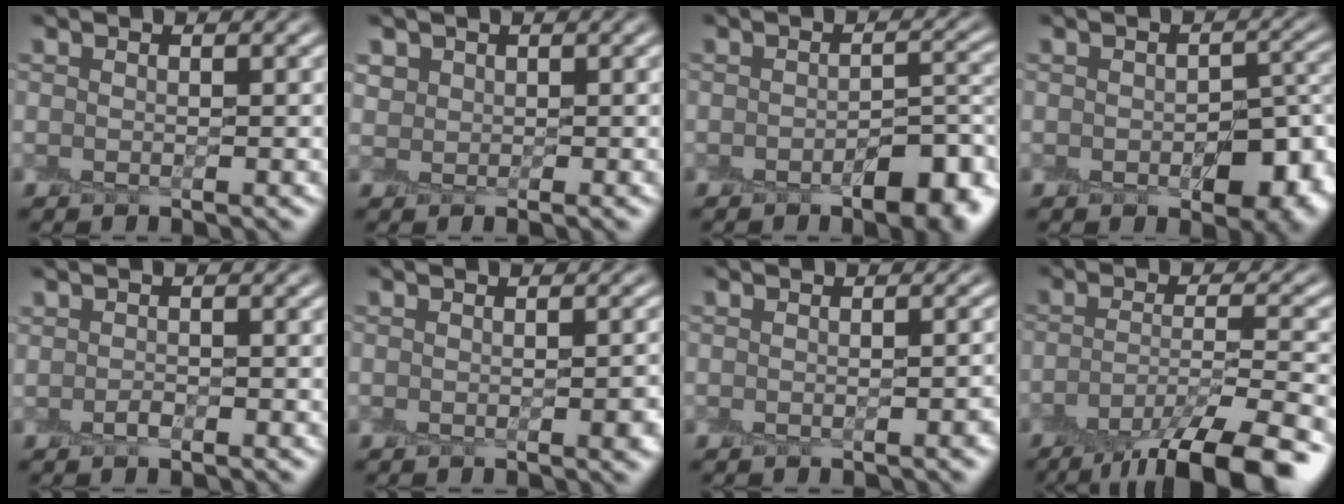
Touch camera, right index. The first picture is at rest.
{"total": 1.4, "force": [0.6, 1.3, 0.0], "torque": [0.008, 0.001, 0.008]}
{"total": 5.1, "force": [-3.0, 1.7, 3.8], "torque": [-0.043, 0.001, -0.043]}
{"total": 6.7, "force": [-2.7, 3.9, 4.8], "torque": [-0.058, -0.010, -0.031]}
{"total": 0.0}
{"total": 2.6, "force": [-1.1, 0.9, 2.2], "torque": [-0.024, -0.002, -0.012]}
{"total": 1.8, "force": [-1.1, 0.5, 1.4], "torque": [-0.016, -0.002, -0.015]}
{"total": 9.6, "force": [-6.6, 2.1, 6.6], "torque": [-0.103, -0.003, -0.103]}